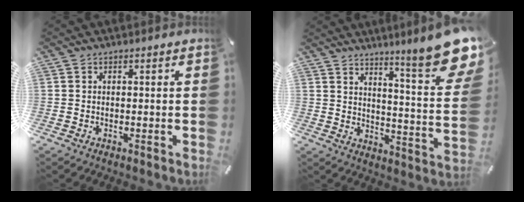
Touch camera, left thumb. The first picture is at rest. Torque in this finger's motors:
{"motor_torque": [2.97, 2.03, 1.38, -1.38, 0.22]}